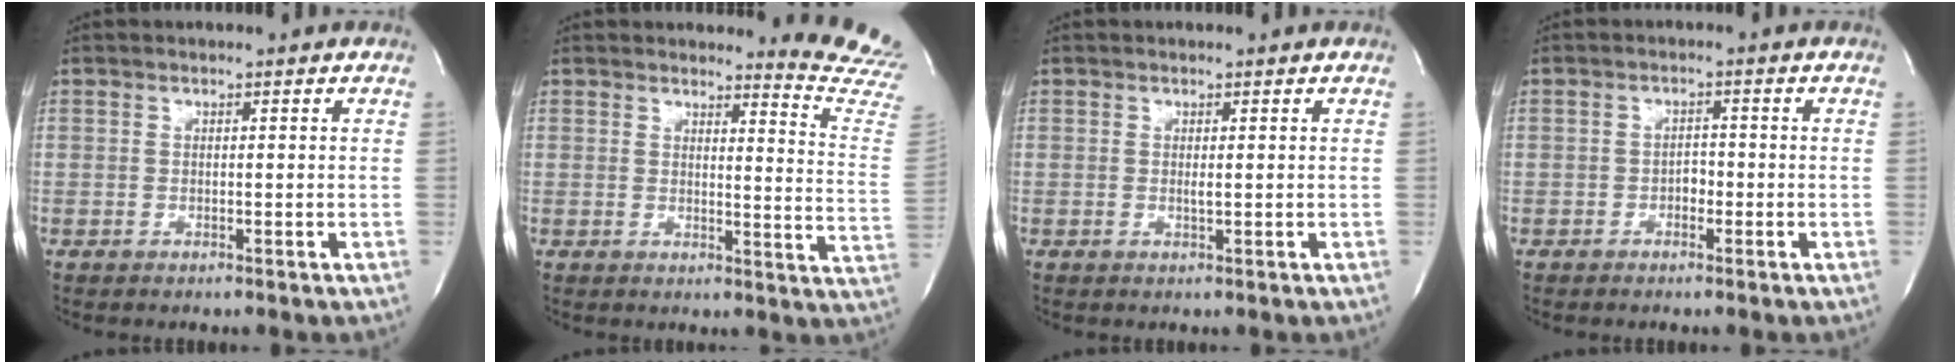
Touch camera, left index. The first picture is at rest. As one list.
[{"total": 10.9, "force": [10.8, -1.5, 0.2], "torque": [0.006, -0.156, 0.089]}, {"total": 0.7, "force": [0.0, 0.0, 0.7], "torque": [-0.018, -0.005, 0.001]}, {"total": 1.8, "force": [-0.9, 1.0, 1.1], "torque": [-0.013, 0.005, -0.016]}]